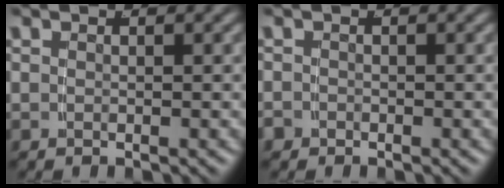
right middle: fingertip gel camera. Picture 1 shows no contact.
{"total": 1.2, "force": [-1.1, 0.6, -0.1], "torque": [-0.001, -0.011, -0.014]}